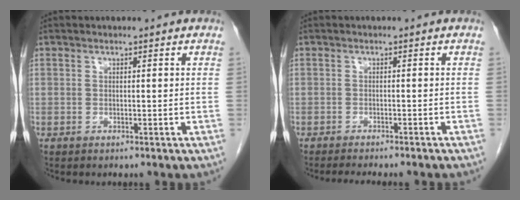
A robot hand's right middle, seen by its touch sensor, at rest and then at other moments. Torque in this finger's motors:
{"motor_torque": [0.35, -0.31, 0.03, 0.02]}